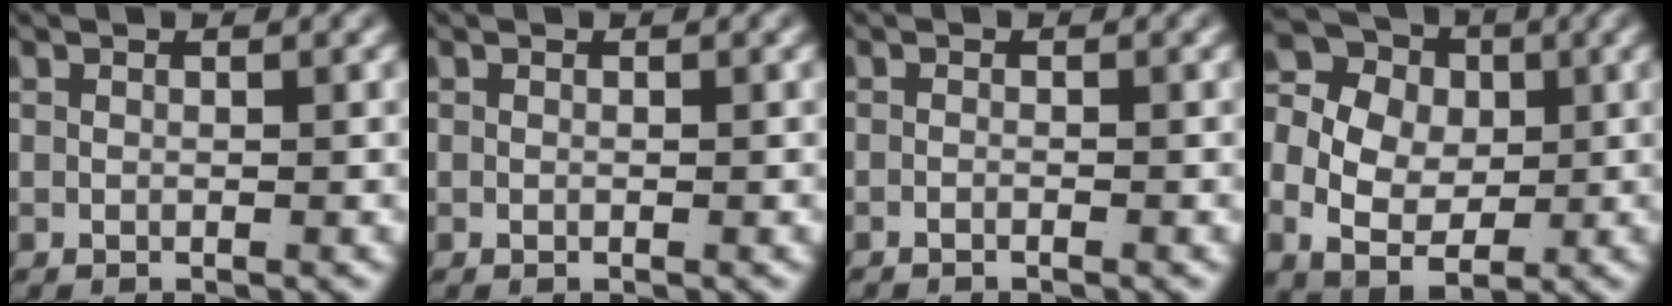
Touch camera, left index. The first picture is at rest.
{"total": 0.0}
{"total": 0.8, "force": [-0.8, -0.2, 0.0], "torque": [-0.005, -0.005, -0.012]}
{"total": 13.3, "force": [0.3, 10.8, 7.7], "torque": [-0.151, -0.030, 0.002]}